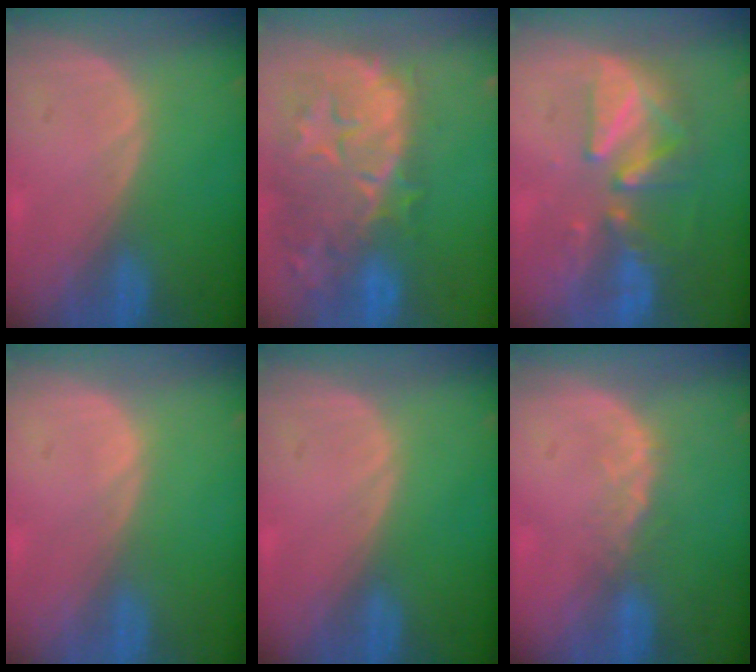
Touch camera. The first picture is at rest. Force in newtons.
{"total": 14.3, "press": 11.9, "slide": 8.0}
{"total": 8.0, "press": 7.9, "slide": 1.5}
{"total": 0.0}
{"total": 0.0}
{"total": 2.6, "press": 2.1, "slide": 1.5}